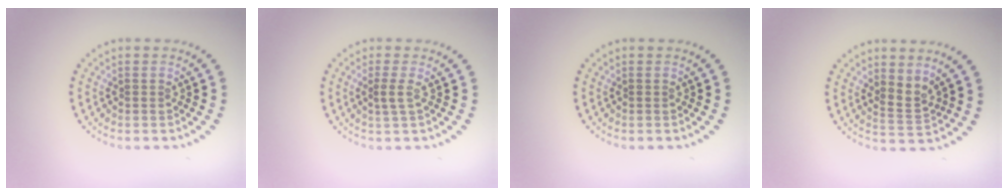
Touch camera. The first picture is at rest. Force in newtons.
{"total": 1.1, "press": 0.8, "slide": 0.7}
{"total": 0.0}
{"total": 2.1, "press": 1.4, "slide": 1.6}